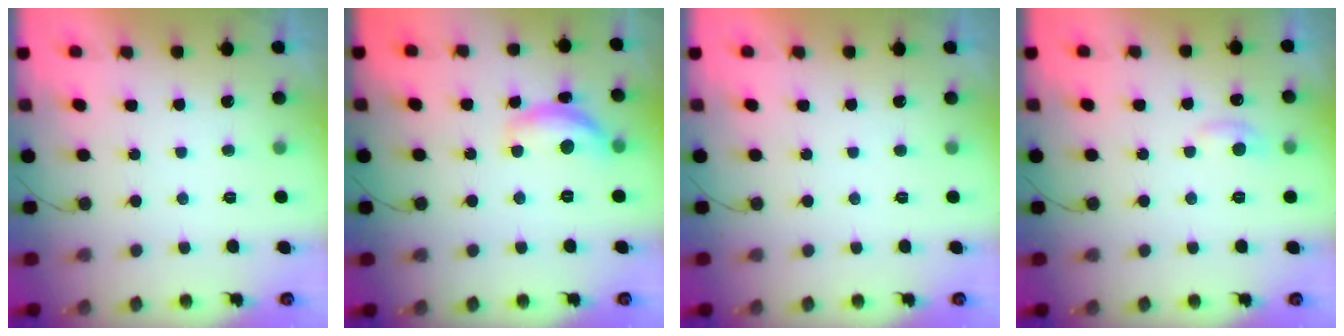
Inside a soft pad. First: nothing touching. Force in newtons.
{"total": 11.2, "press": 11.2, "slide": 0.8}
{"total": 0.0}
{"total": 5.5, "press": 5.5, "slide": 0.7}